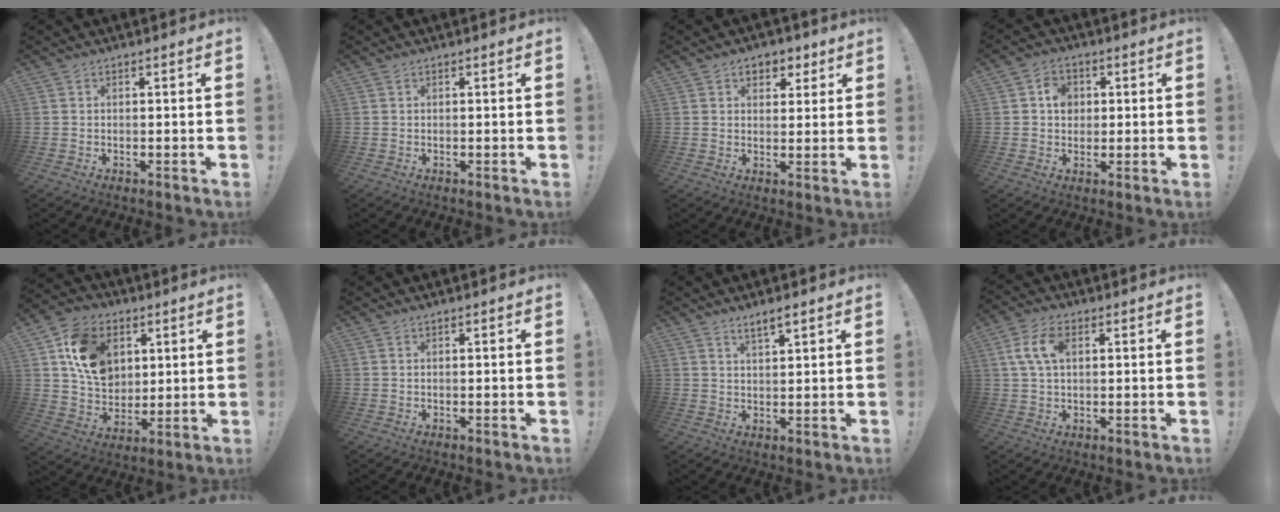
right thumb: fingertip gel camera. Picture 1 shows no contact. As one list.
[{"total": 0.0}, {"total": 5.8, "force": [3.0, 4.3, 2.3], "torque": [-0.017, -0.012, 0.053]}, {"total": 5.3, "force": [0.9, 4.7, 2.3], "torque": [-0.020, 0.001, 0.013]}, {"total": 15.9, "force": [5.8, 12.3, 8.2], "torque": [-0.115, -0.012, 0.118]}, {"total": 0.0}, {"total": 3.6, "force": [2.7, 0.7, 2.3], "torque": [-0.039, -0.015, 0.046]}, {"total": 8.1, "force": [2.2, 4.7, 6.2], "torque": [-0.125, 0.004, 0.040]}]